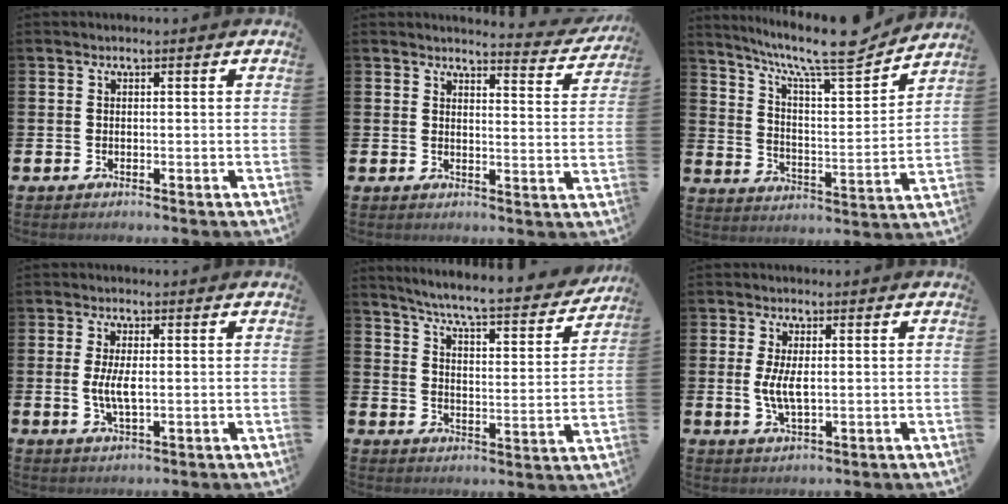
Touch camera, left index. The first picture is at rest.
{"total": 3.6, "force": [3.6, 0.1, 0.3], "torque": [0.004, -0.035, 0.057]}
{"total": 10.6, "force": [9.2, 1.6, 5.1], "torque": [-0.110, -0.064, 0.153]}
{"total": 3.7, "force": [0.2, 1.4, 3.5], "torque": [-0.063, 0.003, 0.002]}
{"total": 6.8, "force": [6.3, 0.2, 2.6], "torque": [-0.070, -0.055, 0.099]}
{"total": 4.3, "force": [0.6, 1.6, 3.9], "torque": [-0.073, 0.004, 0.007]}